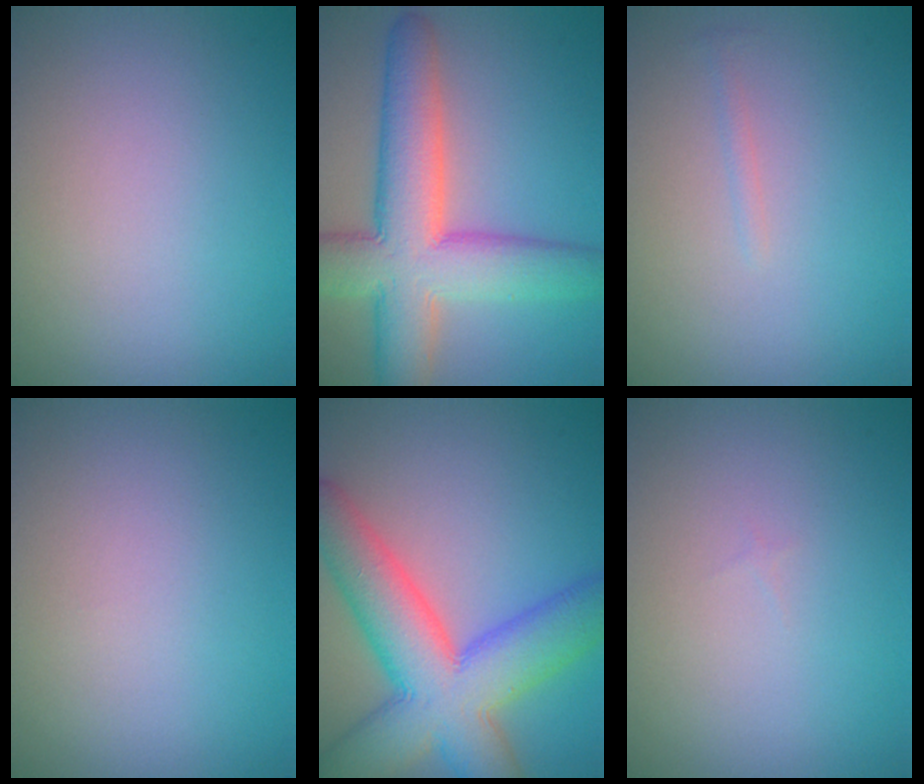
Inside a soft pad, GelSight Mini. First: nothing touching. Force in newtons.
{"total": 10.0, "press": 10.0, "slide": 0.5}
{"total": 0.6, "press": 0.6, "slide": 0.0}
{"total": 0.0}
{"total": 11.3, "press": 11.3, "slide": 0.2}
{"total": 0.0}